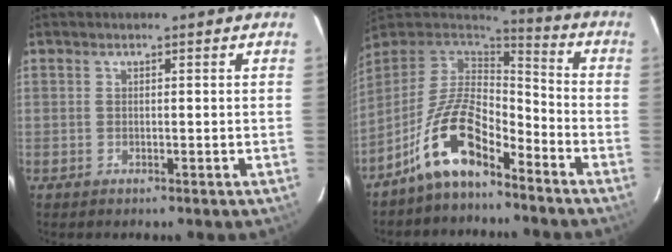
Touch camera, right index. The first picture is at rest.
{"total": 12.0, "force": [-7.8, 4.3, 8.0], "torque": [-0.163, 0.024, -0.150]}